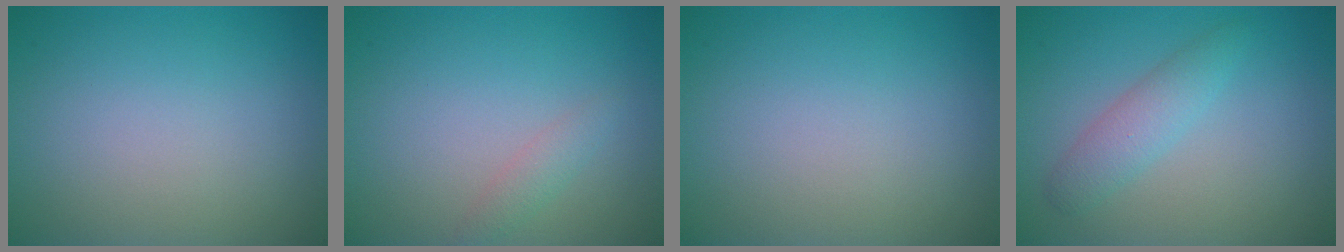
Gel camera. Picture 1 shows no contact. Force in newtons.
{"total": 1.2, "press": 1.2, "slide": 0.0}
{"total": 0.0}
{"total": 2.4, "press": 2.4, "slide": 0.1}